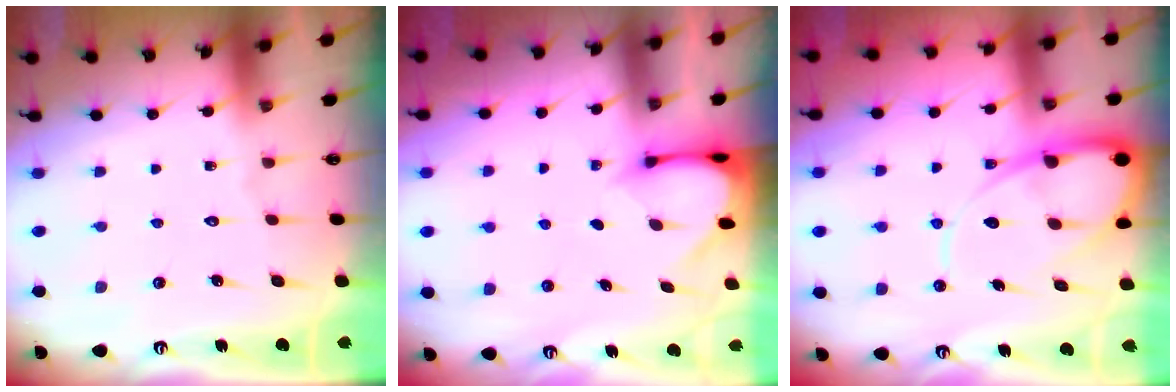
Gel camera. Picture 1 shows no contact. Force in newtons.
{"total": 3.0, "press": 3.0, "slide": 0.3}
{"total": 13.3, "press": 13.2, "slide": 1.3}